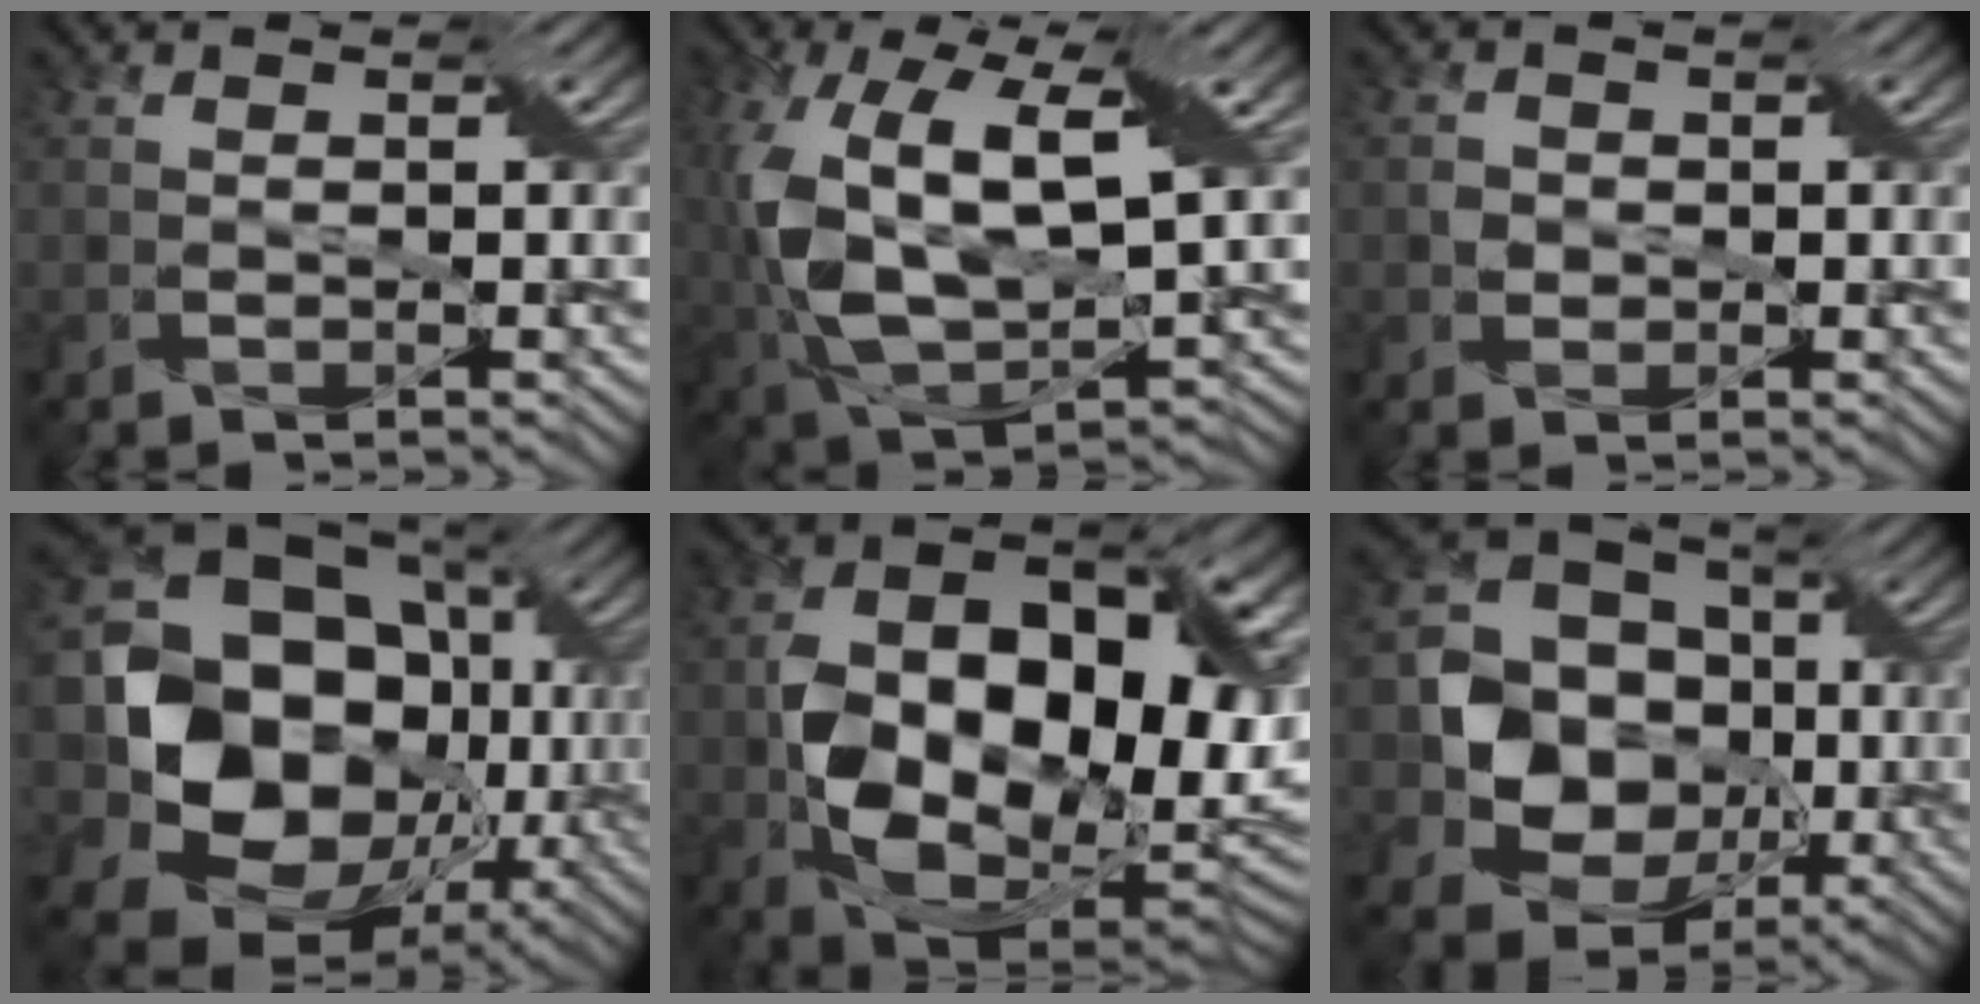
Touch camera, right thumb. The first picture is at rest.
{"total": 15.0, "force": [1.7, 8.2, 12.4], "torque": [-0.288, -0.019, 0.040]}
{"total": 1.6, "force": [0.0, 1.6, 0.2], "torque": [-0.005, 0.000, -0.003]}
{"total": 23.7, "force": [-1.1, 18.9, 14.2], "torque": [-0.316, -0.024, -0.043]}
{"total": 19.2, "force": [-1.9, 13.7, 13.3], "torque": [-0.242, -0.049, 0.011]}
{"total": 15.8, "force": [-1.5, 13.9, 7.5], "torque": [-0.165, -0.021, -0.029]}